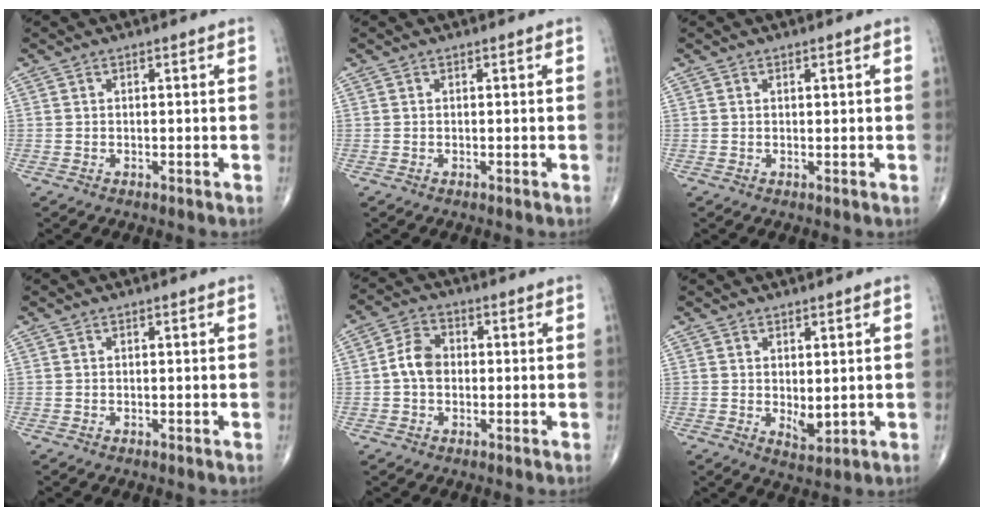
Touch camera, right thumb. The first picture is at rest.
{"total": 0.0}
{"total": 0.7, "force": [0.2, 0.2, 0.7], "torque": [-0.009, 0.001, 0.003]}
{"total": 0.0}
{"total": 5.5, "force": [-0.3, 4.1, 3.7], "torque": [-0.061, 0.017, -0.014]}
{"total": 3.7, "force": [0.3, 1.9, 3.2], "torque": [-0.040, -0.014, 0.013]}